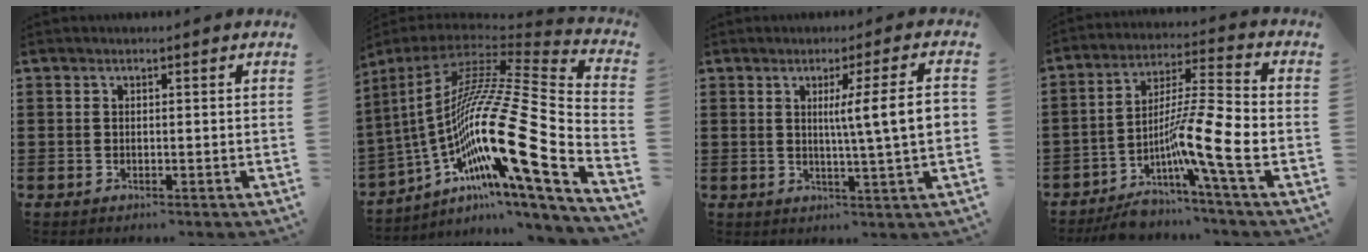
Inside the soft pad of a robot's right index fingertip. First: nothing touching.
{"total": 20.7, "force": [-5.1, 3.3, 19.8], "torque": [-0.397, -0.029, -0.111]}
{"total": 8.2, "force": [0.9, -0.2, 8.1], "torque": [-0.141, -0.006, 0.006]}
{"total": 12.3, "force": [-5.0, 1.6, 11.1], "torque": [-0.206, -0.010, -0.094]}